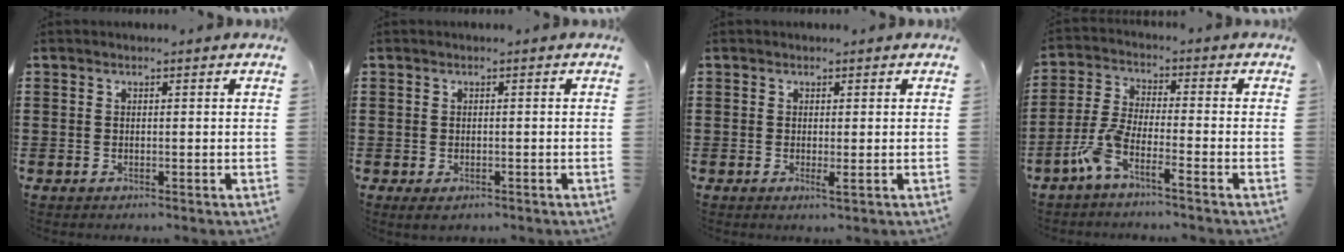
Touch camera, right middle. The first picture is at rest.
{"total": 0.7, "force": [-0.4, 0.4, 0.3], "torque": [-0.007, -0.002, -0.009]}
{"total": 1.1, "force": [0.1, 0.1, 1.1], "torque": [-0.021, -0.004, 0.002]}
{"total": 6.2, "force": [-4.4, 0.8, 4.3], "torque": [-0.114, -0.014, -0.091]}